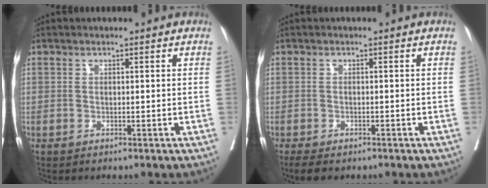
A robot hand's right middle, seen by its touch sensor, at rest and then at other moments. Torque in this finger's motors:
{"motor_torque": [0.34, -0.31, 0.01, 0.01]}